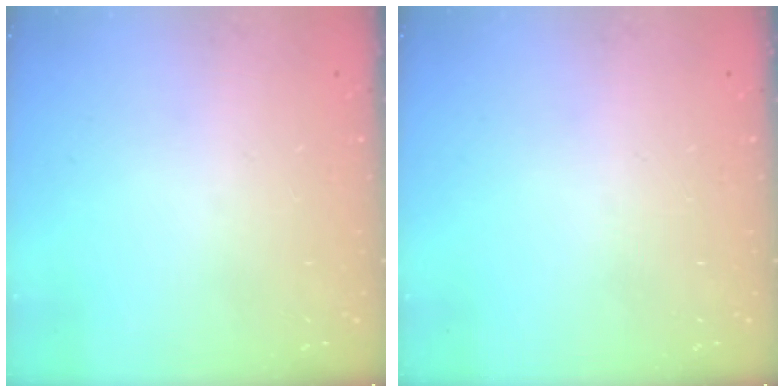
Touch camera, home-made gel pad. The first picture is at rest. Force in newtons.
{"total": 0.0}